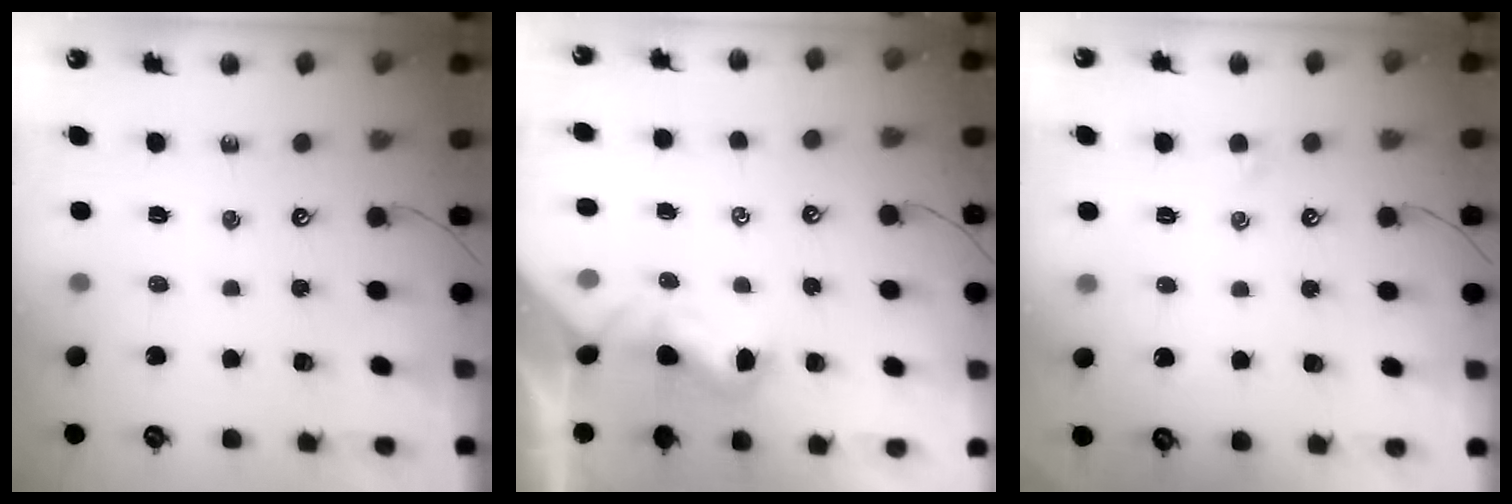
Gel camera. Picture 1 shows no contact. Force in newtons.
{"total": 1.0, "press": 0.8, "slide": 0.6}
{"total": 0.0}